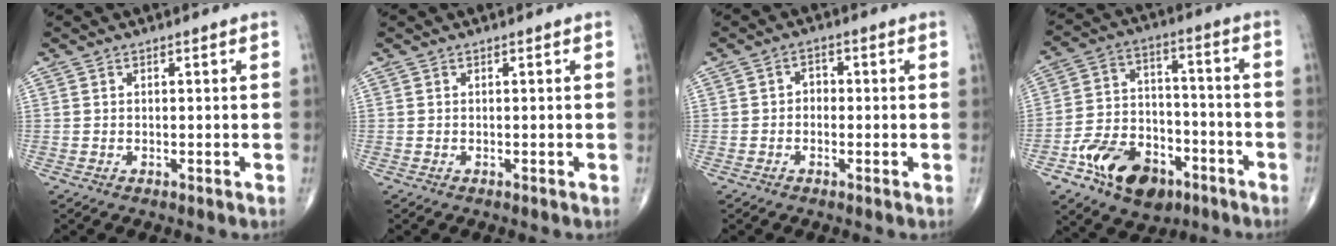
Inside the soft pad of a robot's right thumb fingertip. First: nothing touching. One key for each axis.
{"total": 0.0}
{"total": 2.3, "fx": -0.3, "fy": 1.9, "fz": 1.3, "tx": -0.005, "ty": 0.014, "tz": -0.013}
{"total": 16.4, "fx": -8.8, "fy": 10.2, "fz": 9.3, "tx": -0.126, "ty": 0.062, "tz": -0.144}